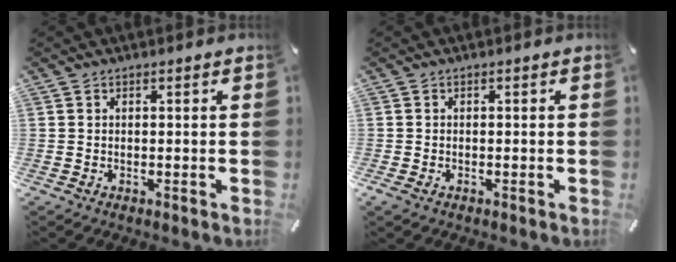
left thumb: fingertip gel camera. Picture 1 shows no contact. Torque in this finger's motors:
{"motor_torque": [0.03, 0.72, 0.12, 0.02, 0.00]}